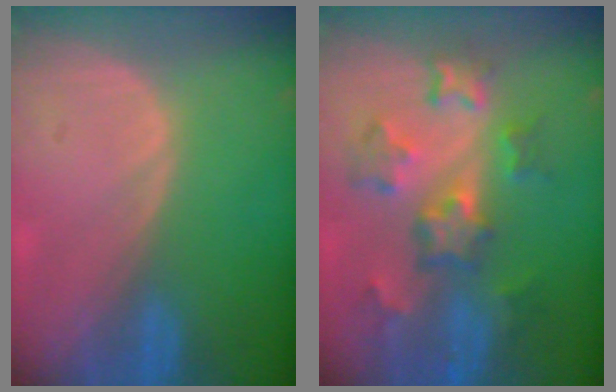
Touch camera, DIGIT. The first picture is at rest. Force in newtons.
{"total": 8.7, "press": 7.8, "slide": 3.9}